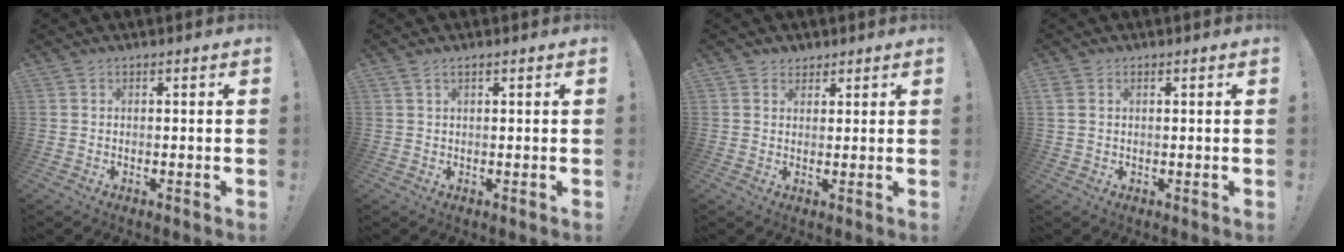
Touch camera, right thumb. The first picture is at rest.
{"total": 1.5, "force": [1.0, 0.4, 1.1], "torque": [-0.030, 0.003, 0.020]}
{"total": 3.0, "force": [1.9, 2.3, 0.5], "torque": [0.007, -0.011, 0.032]}
{"total": 1.8, "force": [0.8, 1.3, 0.9], "torque": [-0.026, 0.007, 0.016]}